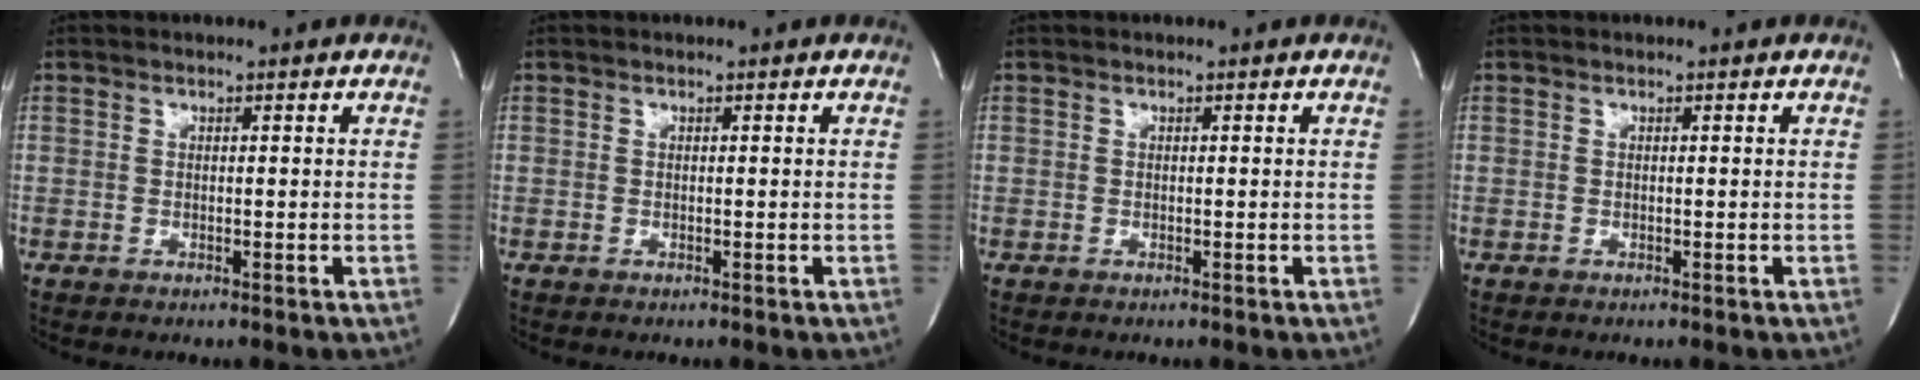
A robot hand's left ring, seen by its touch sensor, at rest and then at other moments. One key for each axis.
{"total": 0.0}
{"total": 0.0}
{"total": 0.0}